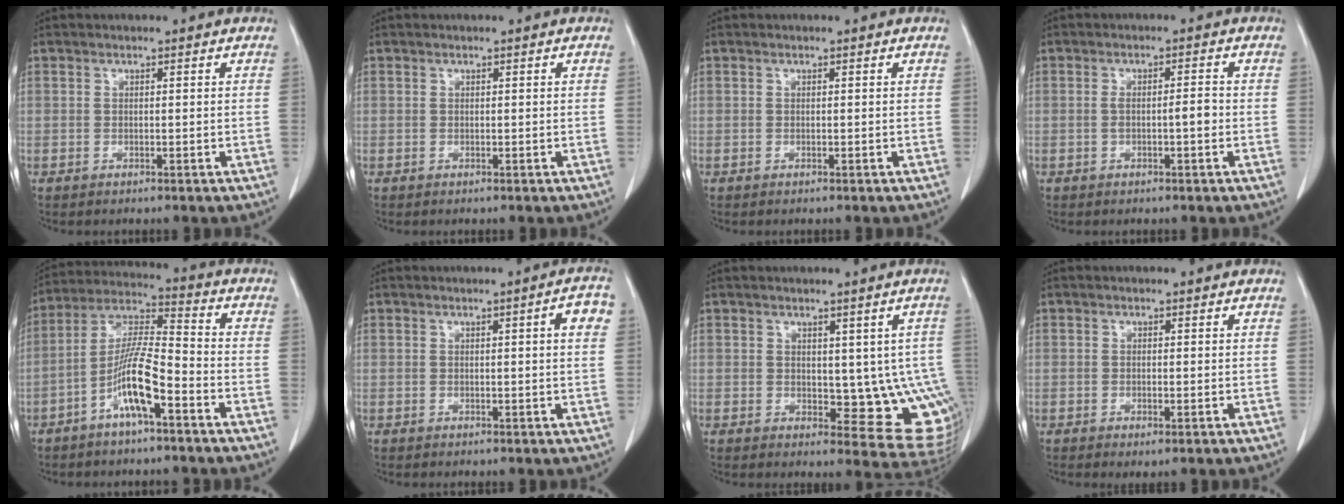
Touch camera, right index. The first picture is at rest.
{"total": 0.0}
{"total": 0.0}
{"total": 2.7, "force": [-0.5, 0.4, 2.7], "torque": [-0.048, 0.007, -0.006]}
{"total": 10.3, "force": [-4.8, 1.2, 9.0], "torque": [-0.182, 0.008, -0.091]}
{"total": 3.6, "force": [0.9, 0.1, 3.5], "torque": [-0.038, 0.004, 0.010]}
{"total": 9.8, "force": [0.2, 4.8, 8.6], "torque": [-0.076, -0.008, 0.013]}
{"total": 1.0, "force": [-0.4, 0.0, 0.9], "torque": [-0.014, -0.006, -0.003]}